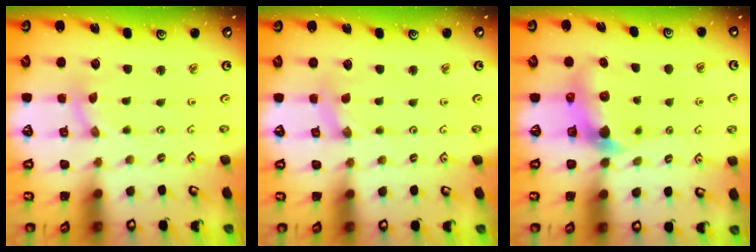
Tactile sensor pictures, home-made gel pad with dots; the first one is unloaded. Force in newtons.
{"total": 0.0}
{"total": 5.9, "press": 5.9, "slide": 0.5}